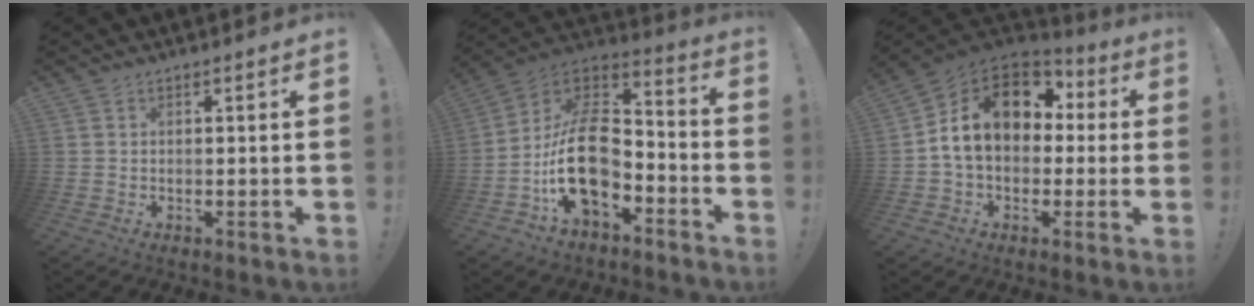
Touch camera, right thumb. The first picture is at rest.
{"total": 20.5, "force": [-5.4, 13.3, 14.7], "torque": [-0.268, 0.030, -0.085]}
{"total": 17.0, "force": [4.2, 12.2, 11.0], "torque": [-0.163, 0.002, 0.086]}